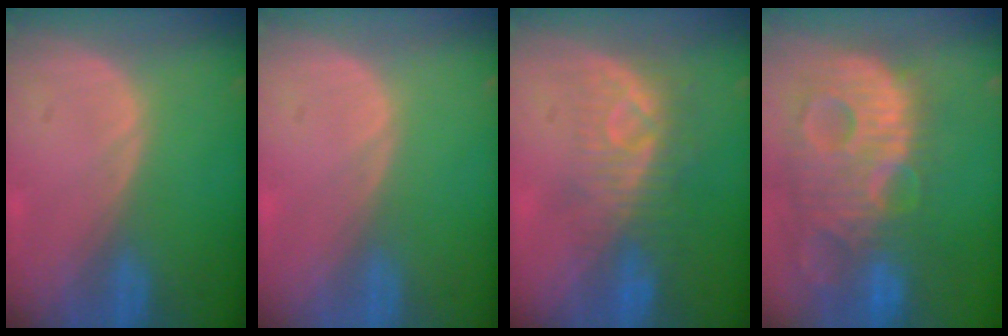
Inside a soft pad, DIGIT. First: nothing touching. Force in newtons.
{"total": 0.0}
{"total": 8.2, "press": 7.4, "slide": 3.6}
{"total": 13.9, "press": 12.0, "slide": 7.1}